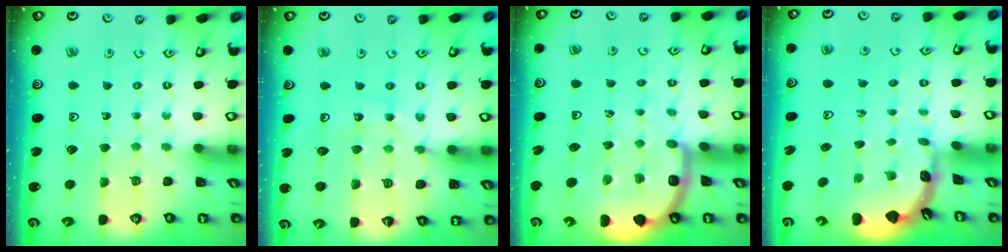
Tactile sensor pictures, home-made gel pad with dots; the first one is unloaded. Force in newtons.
{"total": 10.7, "press": 10.4, "slide": 2.5}
{"total": 8.3, "press": 8.1, "slide": 2.0}
{"total": 1.6, "press": 1.6, "slide": 0.1}